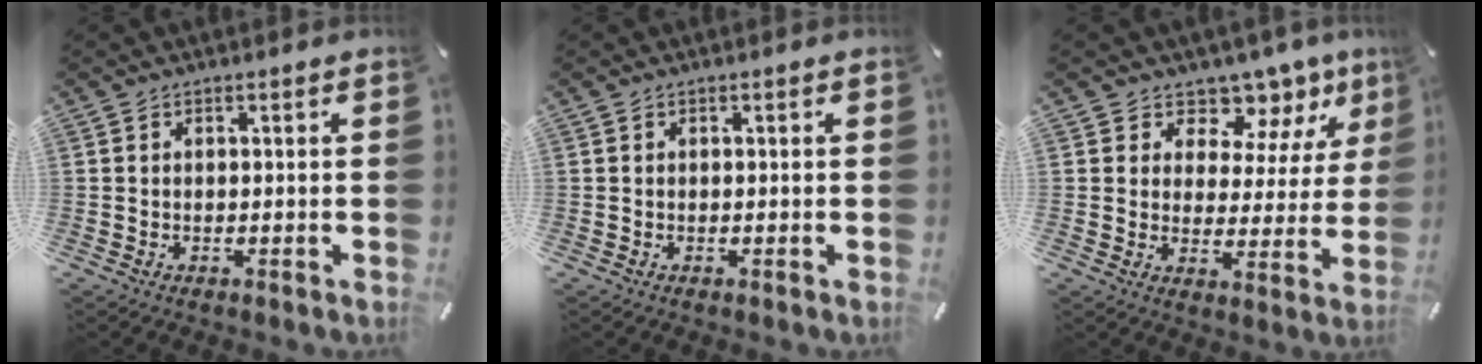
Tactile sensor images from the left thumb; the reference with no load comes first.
{"total": 0.0}
{"total": 8.1, "force": [6.2, 5.0, 1.4], "torque": [-0.021, -0.065, 0.108]}